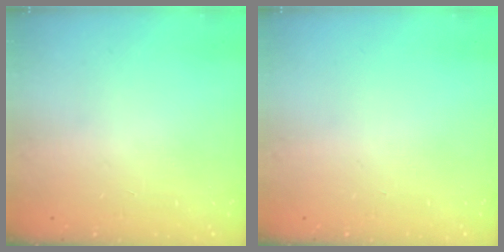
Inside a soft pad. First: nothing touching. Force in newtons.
{"total": 0.0}